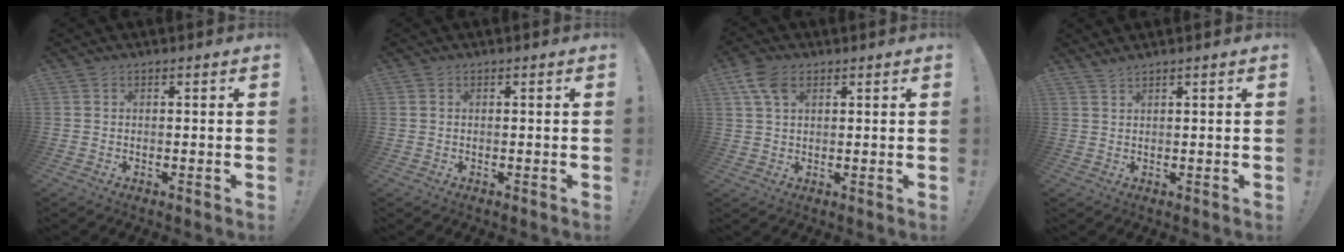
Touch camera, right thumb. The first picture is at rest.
{"total": 0.0}
{"total": 7.1, "force": [3.3, 4.4, 4.5], "torque": [-0.087, 0.001, 0.067]}
{"total": 1.4, "force": [1.2, -0.3, 0.7], "torque": [-0.022, -0.002, 0.023]}